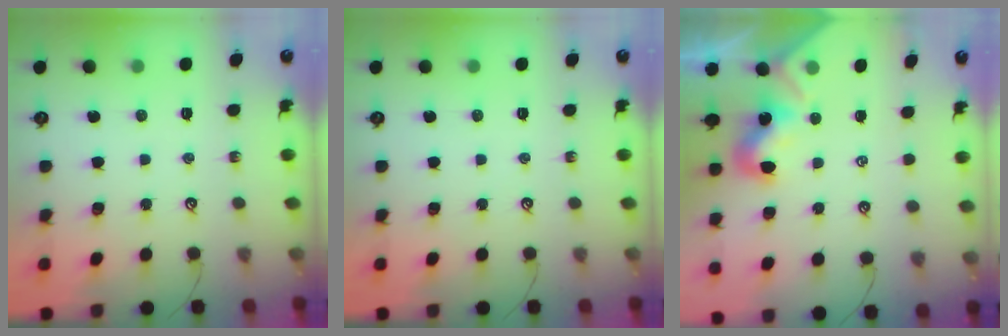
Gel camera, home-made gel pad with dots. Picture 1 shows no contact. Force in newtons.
{"total": 0.0}
{"total": 1.8, "press": 1.8, "slide": 0.4}